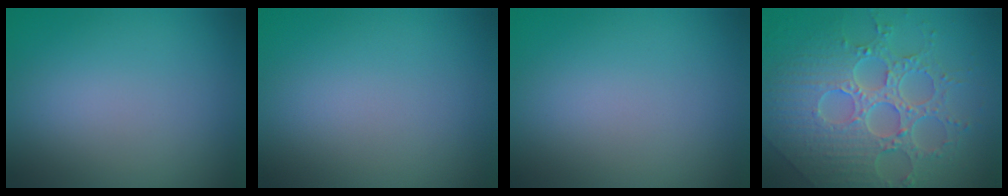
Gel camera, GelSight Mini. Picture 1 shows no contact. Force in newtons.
{"total": 0.0}
{"total": 0.0}
{"total": 8.5, "press": 6.2, "slide": 5.8}